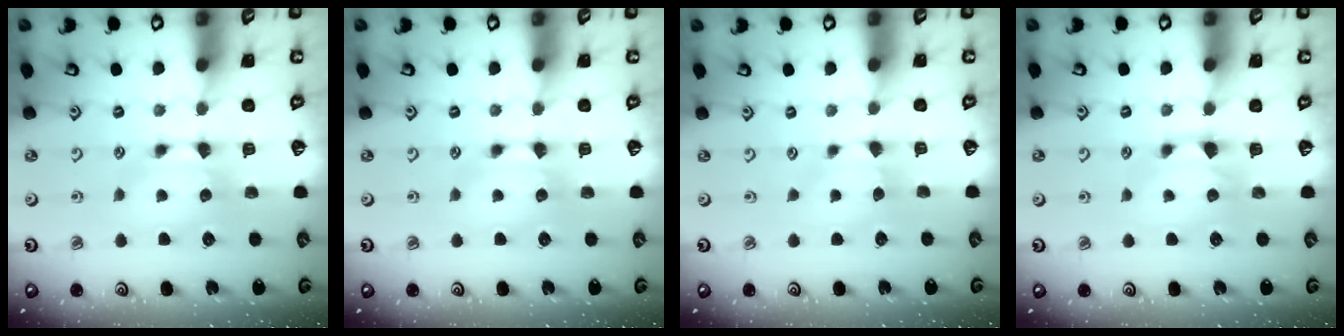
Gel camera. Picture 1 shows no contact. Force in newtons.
{"total": 0.0}
{"total": 0.6, "press": 0.2, "slide": 0.5}
{"total": 0.9, "press": 0.5, "slide": 0.7}